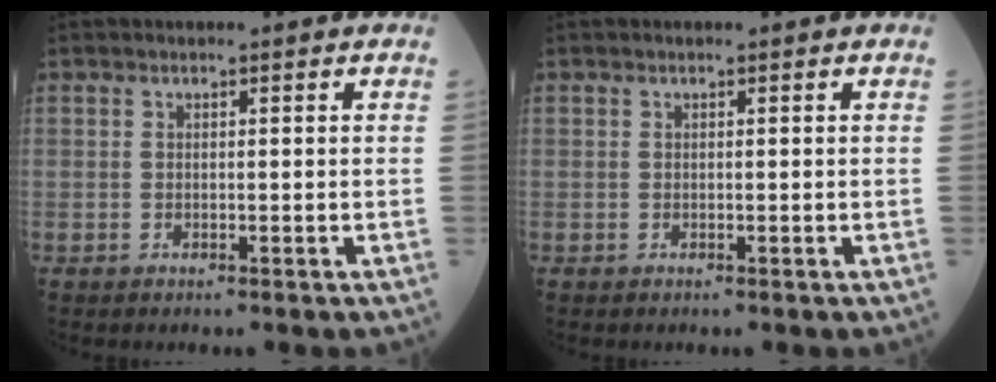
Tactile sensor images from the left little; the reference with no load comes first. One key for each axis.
{"total": 0.0}